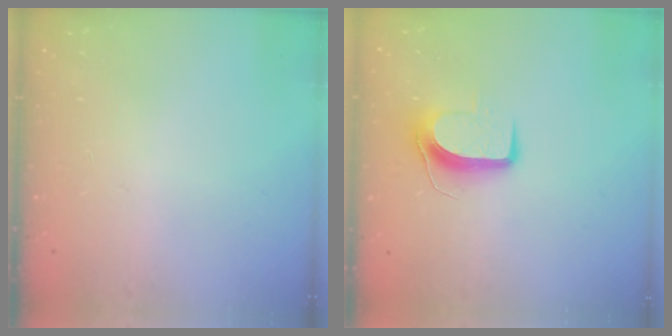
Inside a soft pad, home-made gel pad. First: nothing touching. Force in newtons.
{"total": 9.0, "press": 9.0, "slide": 0.2}